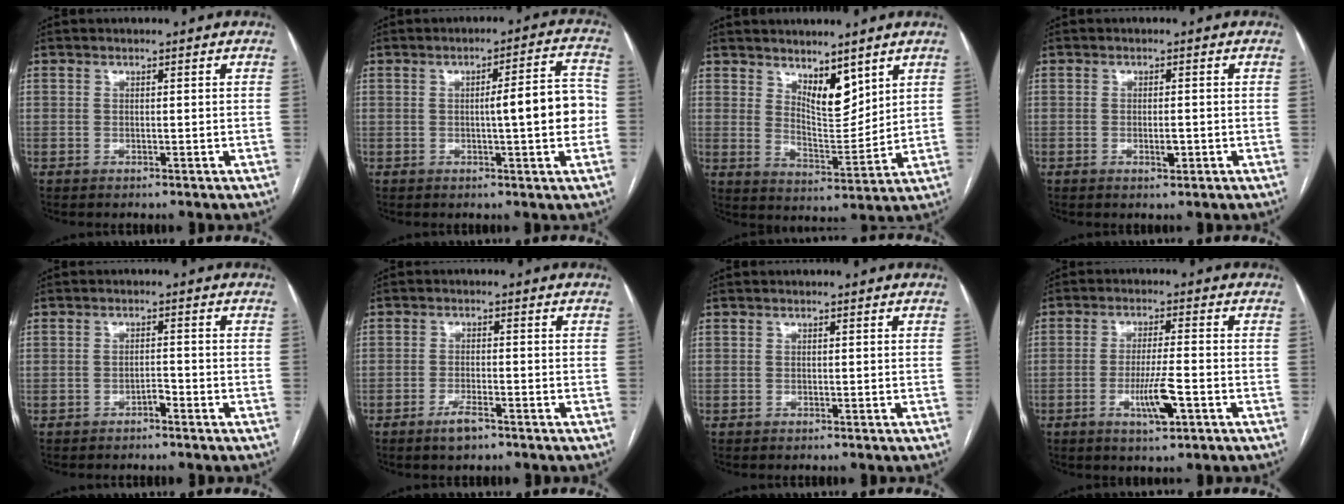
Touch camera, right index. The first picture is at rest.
{"total": 8.0, "force": [-0.6, 1.0, 8.0], "torque": [-0.102, 0.020, -0.009]}
{"total": 6.9, "force": [4.6, 2.6, 4.4], "torque": [-0.078, -0.014, 0.089]}
{"total": 1.9, "force": [-0.6, 0.6, 1.7], "torque": [-0.029, -0.001, -0.007]}
{"total": 1.5, "force": [-1.1, 0.4, 0.9], "torque": [-0.011, 0.003, -0.018]}
{"total": 3.1, "force": [-2.2, 0.7, 2.1], "torque": [-0.042, -0.001, -0.040]}
{"total": 0.0}
{"total": 6.4, "force": [-2.5, 0.5, 5.8], "torque": [-0.108, -0.008, -0.043]}